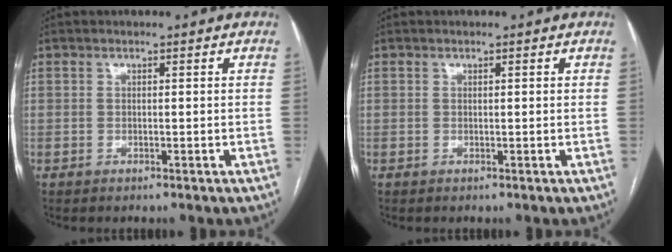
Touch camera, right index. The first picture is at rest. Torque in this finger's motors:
{"motor_torque": [-0.08, -0.02, 0.03, 0.01]}